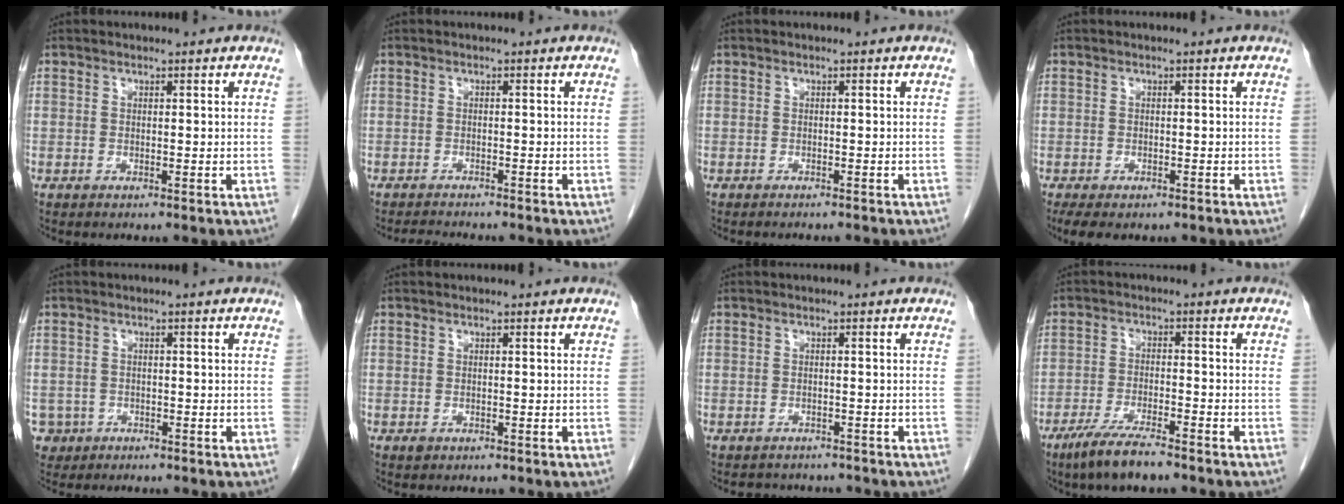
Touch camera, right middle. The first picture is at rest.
{"total": 3.4, "force": [-3.2, 0.2, 1.1], "torque": [-0.017, -0.012, -0.048]}
{"total": 3.2, "force": [-2.9, 0.5, 1.1], "torque": [-0.015, -0.004, -0.036]}
{"total": 4.8, "force": [-3.5, 2.3, 2.4], "torque": [-0.036, -0.010, -0.049]}
{"total": 3.2, "force": [-1.6, 2.8, 0.0], "torque": [0.000, 0.008, -0.028]}
{"total": 0.6, "force": [-0.3, 0.4, 0.2], "torque": [-0.004, 0.001, -0.003]}
{"total": 4.2, "force": [-3.8, 1.8, 0.4], "torque": [-0.006, 0.002, -0.046]}
{"total": 7.2, "force": [-5.4, 0.8, 4.7], "torque": [-0.095, -0.015, -0.096]}